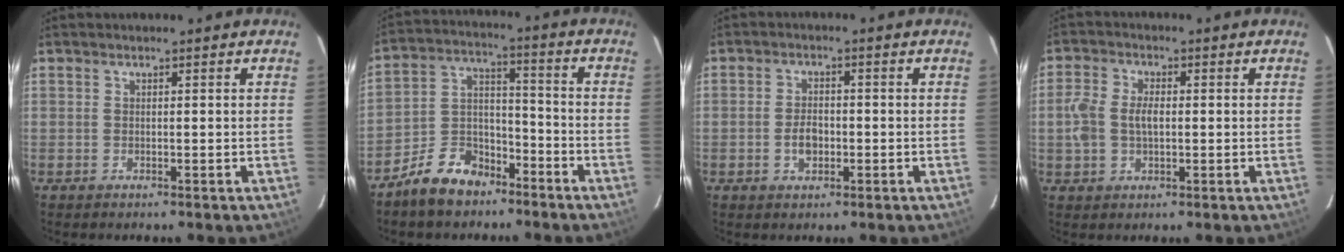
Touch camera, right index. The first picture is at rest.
{"total": 10.8, "force": [-7.8, 6.1, 4.5], "torque": [-0.096, 0.040, -0.131]}
{"total": 3.9, "force": [-1.1, 2.5, 2.8], "torque": [-0.055, 0.002, -0.016]}
{"total": 6.2, "force": [-0.3, 4.0, 4.7], "torque": [-0.100, 0.009, -0.004]}